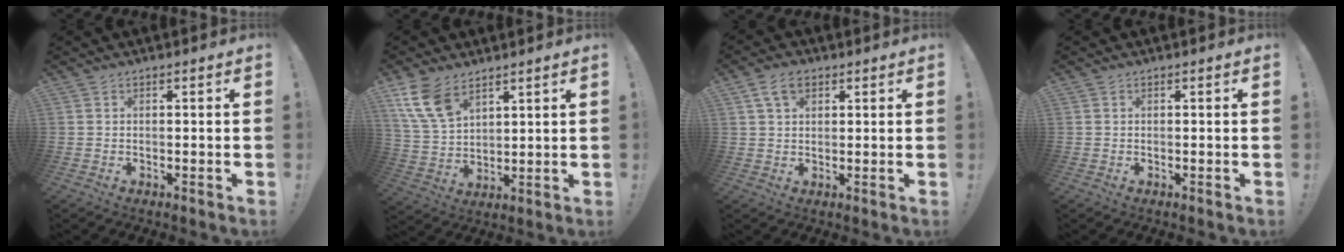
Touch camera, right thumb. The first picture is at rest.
{"total": 11.3, "force": [6.9, 6.3, 6.4], "torque": [-0.132, -0.027, 0.138]}
{"total": 6.0, "force": [2.9, 3.7, 3.7], "torque": [-0.063, -0.002, 0.056]}
{"total": 0.0}